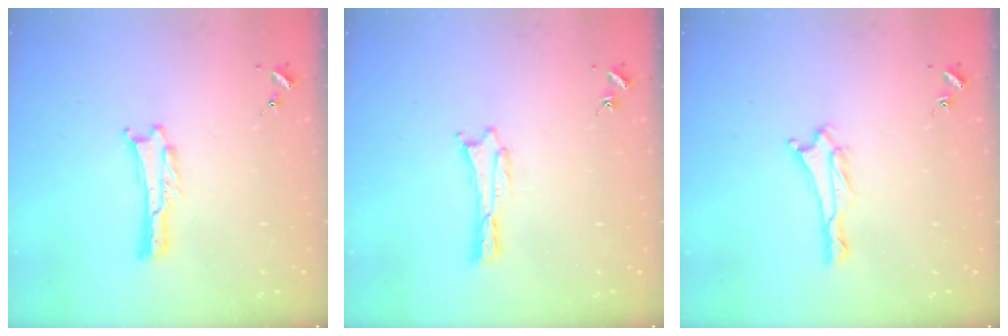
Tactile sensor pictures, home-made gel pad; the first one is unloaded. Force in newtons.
{"total": 0.7, "press": 0.7, "slide": 0.1}
{"total": 1.4, "press": 1.4, "slide": 0.2}